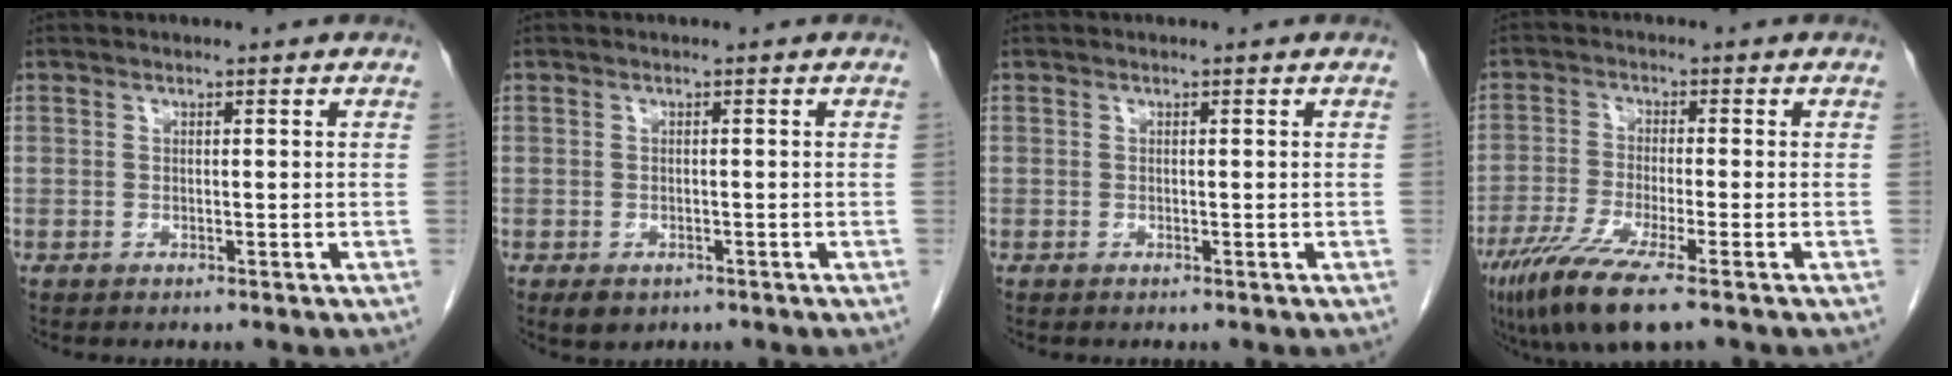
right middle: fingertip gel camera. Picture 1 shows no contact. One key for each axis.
{"total": 2.7, "fx": -1.7, "fy": 1.8, "fz": 1.2, "tx": -0.016, "ty": -0.001, "tz": -0.017}
{"total": 0.0}
{"total": 9.2, "fx": -5.9, "fy": 0.4, "fz": 7.1, "tx": -0.140, "ty": -0.026, "tz": -0.104}